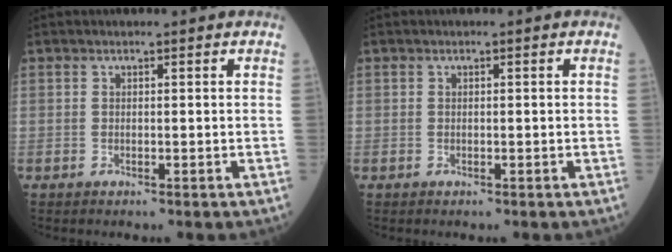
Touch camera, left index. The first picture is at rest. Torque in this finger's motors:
{"motor_torque": [0.19, 0.00, 0.02, 0.01]}